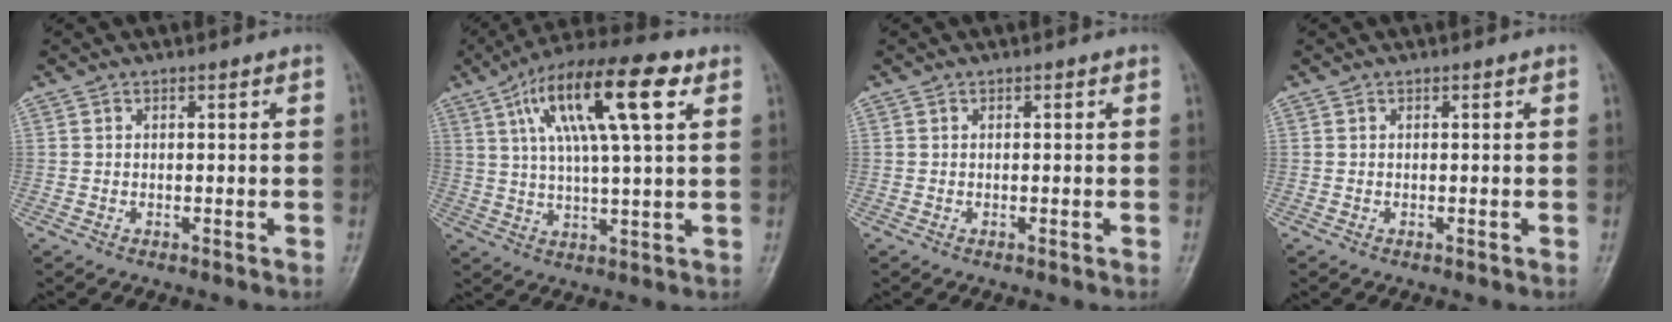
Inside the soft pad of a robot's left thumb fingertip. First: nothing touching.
{"total": 17.3, "force": [6.7, 4.6, 15.3], "torque": [-0.263, 0.008, 0.108]}
{"total": 0.0}
{"total": 0.0}